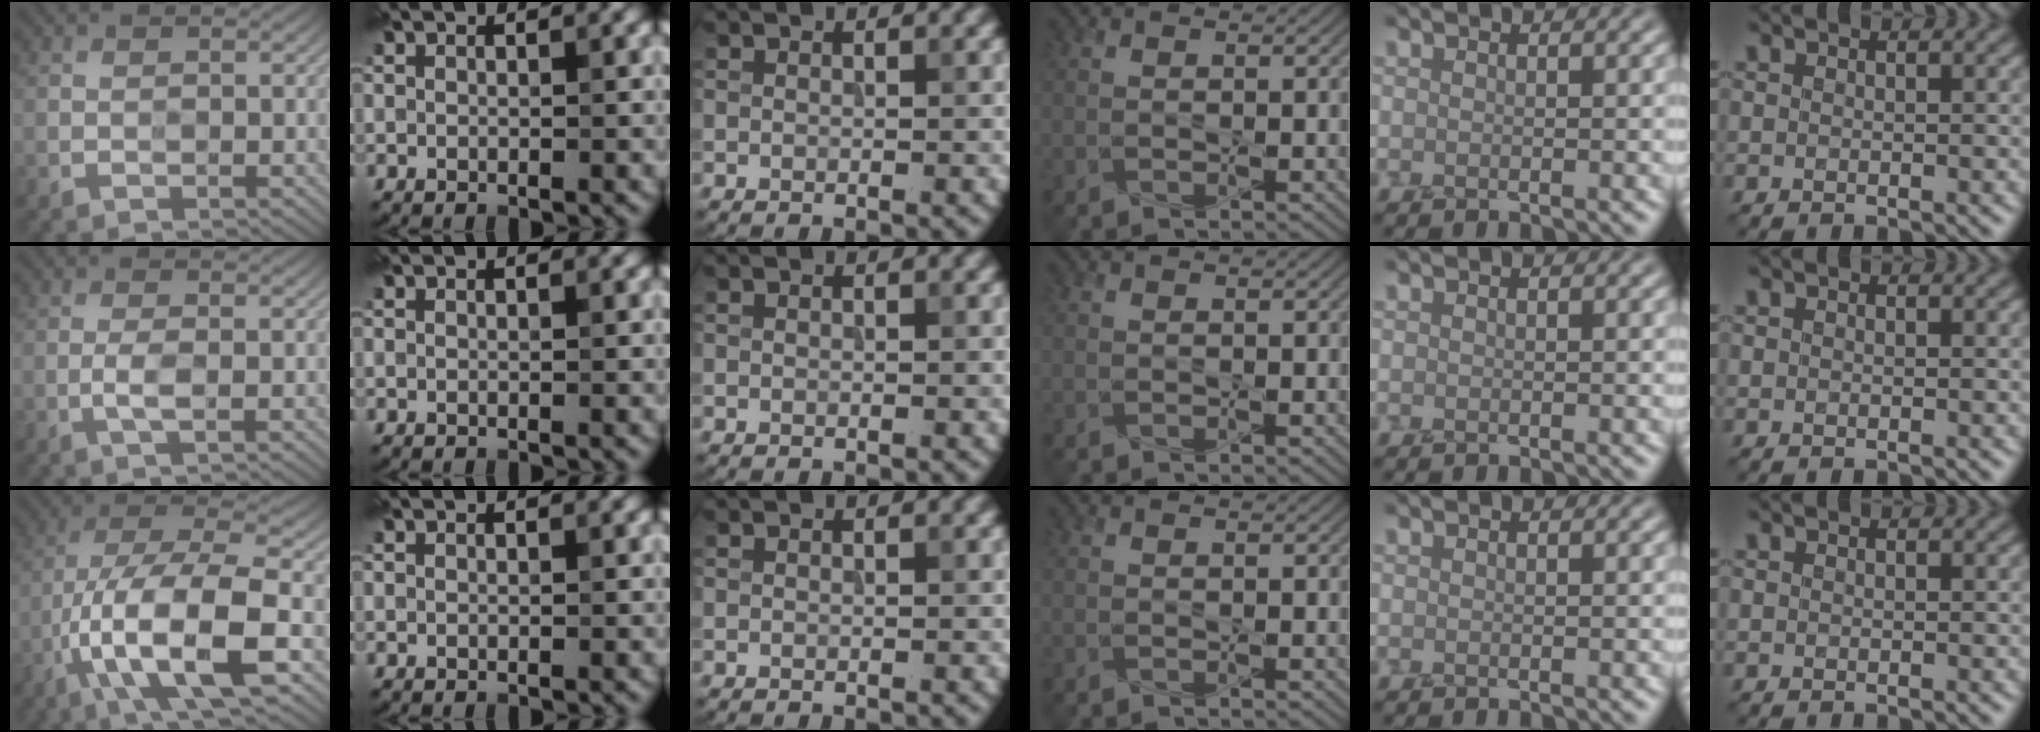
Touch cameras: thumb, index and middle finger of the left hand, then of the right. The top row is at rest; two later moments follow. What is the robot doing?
{"motion": "wipe", "object": "whiteboard"}